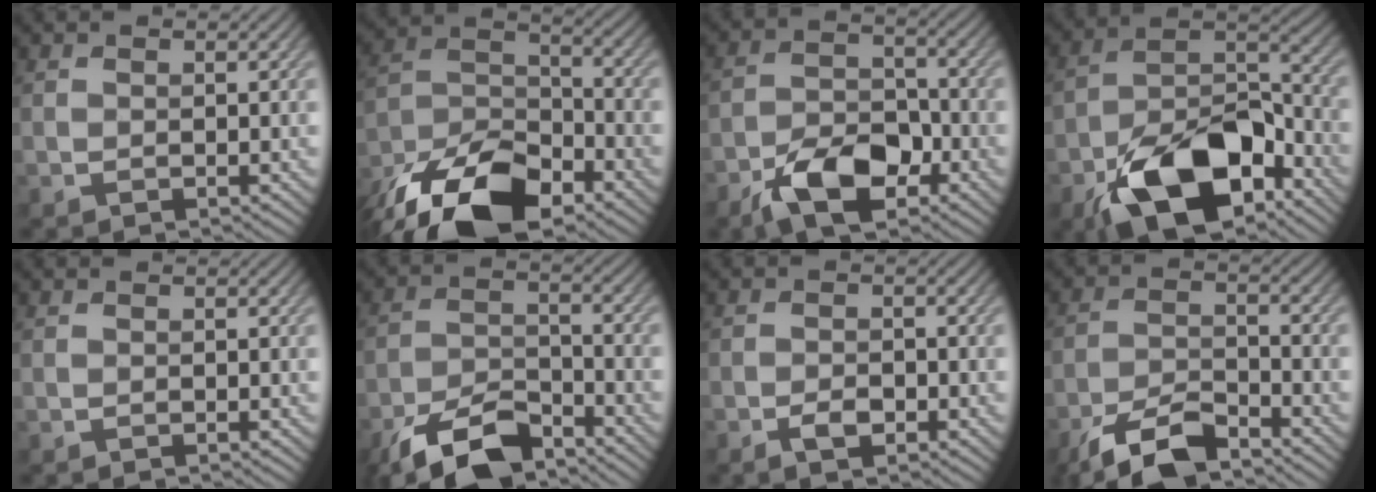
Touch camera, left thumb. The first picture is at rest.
{"total": 15.1, "force": [-10.3, 7.1, 8.5], "torque": [-0.192, -0.021, -0.189]}
{"total": 8.8, "force": [-5.2, 4.5, 5.5], "torque": [-0.097, 0.000, -0.104]}
{"total": 15.8, "force": [-9.1, 8.1, 10.0], "torque": [-0.183, -0.022, -0.169]}
{"total": 0.0}
{"total": 10.2, "force": [-7.5, 4.0, 5.6], "torque": [-0.101, -0.003, -0.149]}
{"total": 2.3, "force": [-1.3, 1.1, 1.5], "torque": [-0.026, 0.000, -0.026]}
{"total": 8.2, "force": [-6.2, 2.7, 4.6], "torque": [-0.086, -0.001, -0.125]}